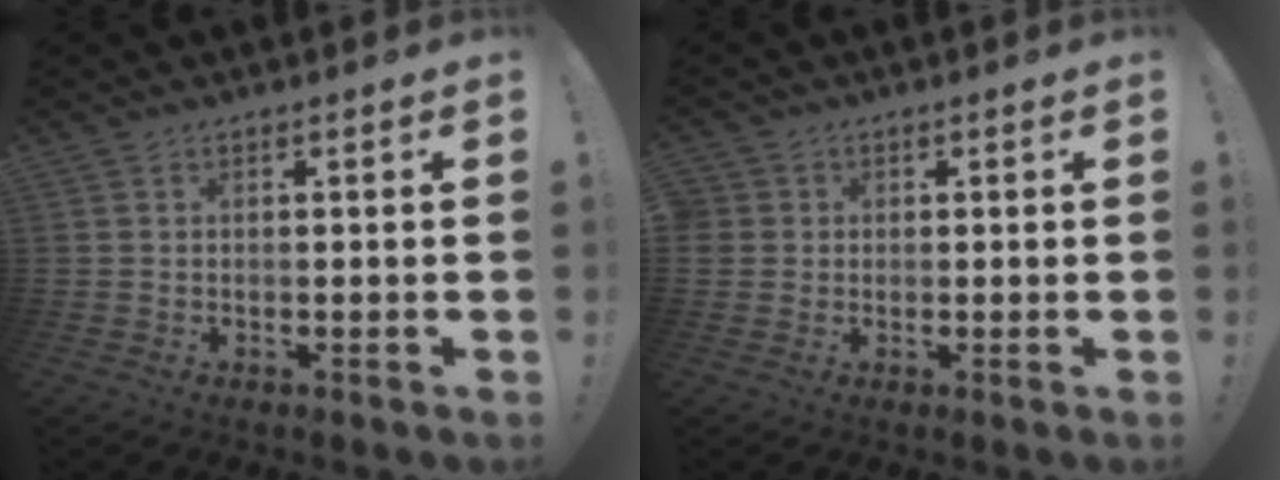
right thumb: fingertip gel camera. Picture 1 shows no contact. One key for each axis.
{"total": 3.0, "fx": 0.6, "fy": 2.9, "fz": 0.5, "tx": -0.009, "ty": 0.003, "tz": 0.013}